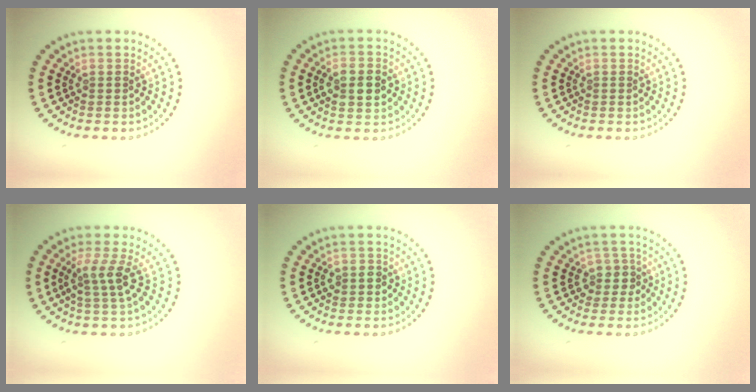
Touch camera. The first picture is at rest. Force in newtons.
{"total": 2.8, "press": 2.8, "slide": 0.1}
{"total": 0.0}
{"total": 2.7, "press": 2.1, "slide": 1.8}
{"total": 1.5, "press": 1.4, "slide": 0.6}
{"total": 1.9, "press": 1.6, "slide": 1.1}